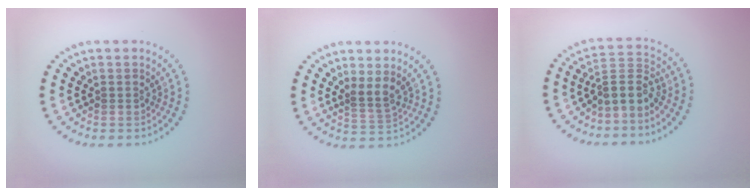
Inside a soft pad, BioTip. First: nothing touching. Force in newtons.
{"total": 1.9, "press": 1.2, "slide": 1.4}
{"total": 2.9, "press": 2.0, "slide": 2.1}